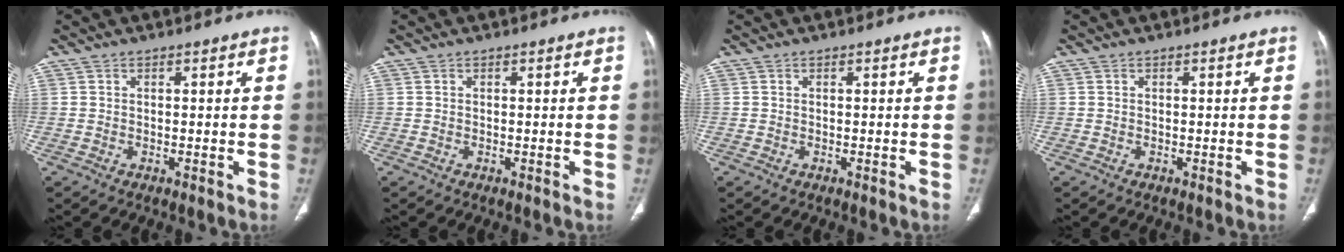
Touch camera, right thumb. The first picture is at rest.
{"total": 0.0}
{"total": 0.0}
{"total": 0.0}